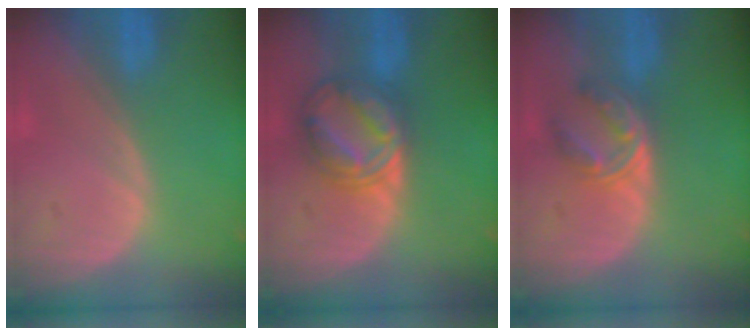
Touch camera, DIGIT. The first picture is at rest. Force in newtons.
{"total": 7.3, "press": 7.3, "slide": 0.5}
{"total": 5.6, "press": 4.6, "slide": 3.2}